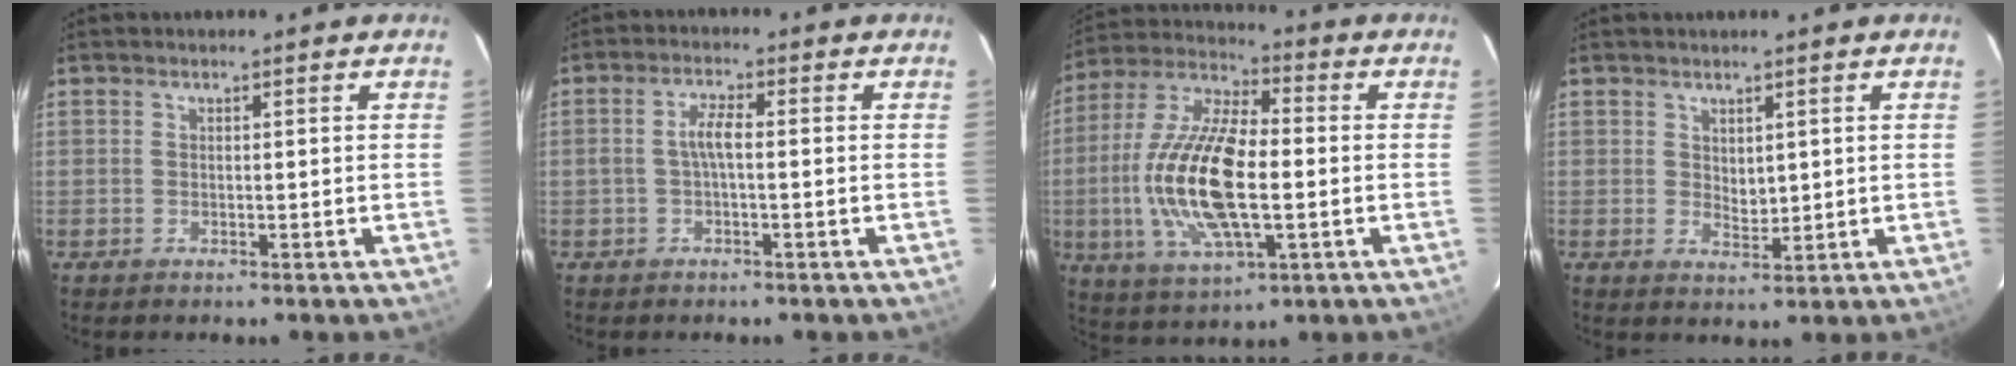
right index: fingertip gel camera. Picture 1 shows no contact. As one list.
[{"total": 3.2, "force": [-0.4, 0.7, 3.1], "torque": [-0.061, 0.008, -0.006]}, {"total": 18.8, "force": [-2.5, 7.0, 17.2], "torque": [-0.354, -0.003, -0.048]}, {"total": 2.5, "force": [1.2, 1.6, 1.5], "torque": [-0.020, -0.001, 0.024]}]